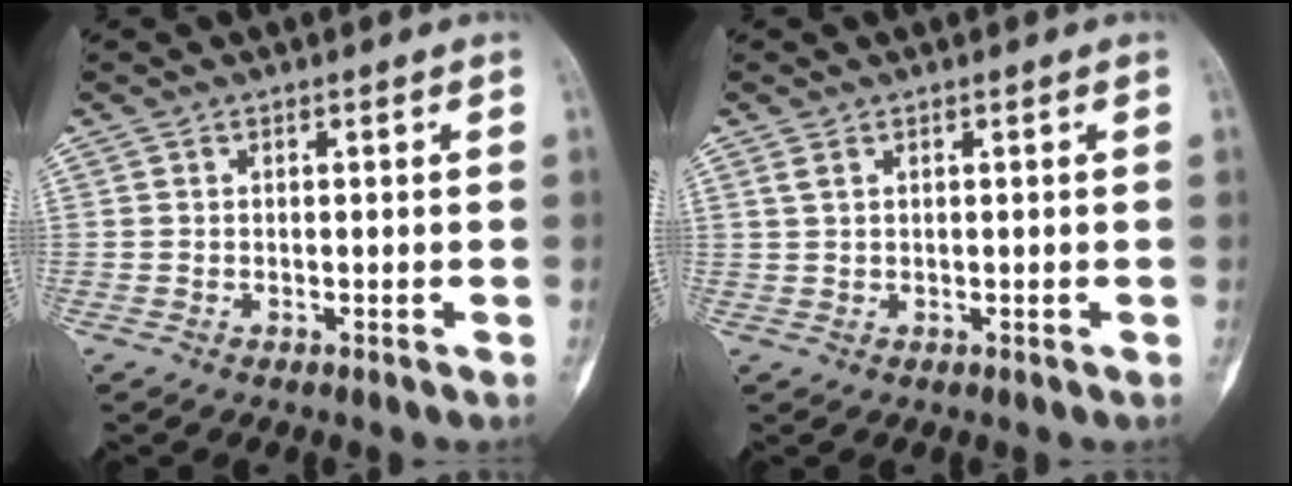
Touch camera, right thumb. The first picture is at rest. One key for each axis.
{"total": 1.3, "fx": 0.8, "fy": 0.6, "fz": 0.8, "tx": -0.019, "ty": 0.007, "tz": 0.022}